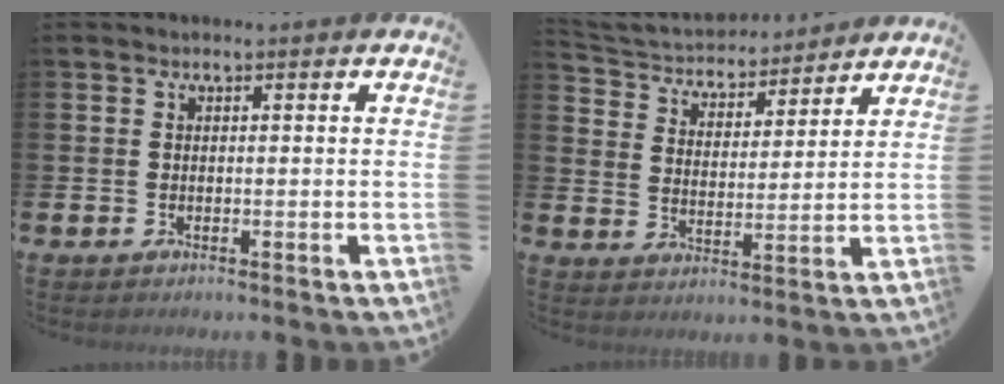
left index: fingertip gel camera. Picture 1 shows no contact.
{"total": 4.7, "force": [4.3, 1.9, 0.2], "torque": [-0.030, -0.036, 0.069]}